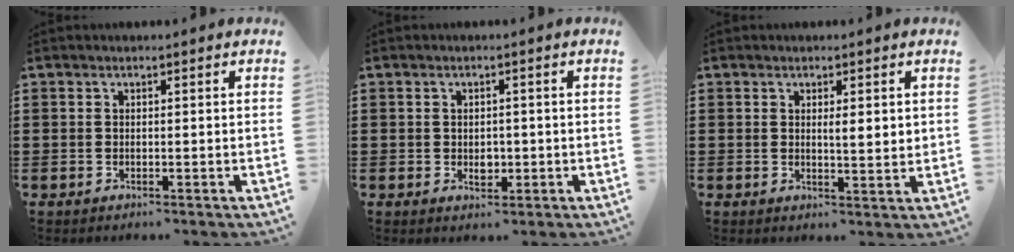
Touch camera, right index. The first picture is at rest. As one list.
[{"total": 2.0, "force": [-0.2, 1.4, 1.4], "torque": [-0.021, 0.001, -0.006]}, {"total": 2.2, "force": [0.7, 0.5, 2.1], "torque": [-0.034, 0.001, 0.008]}]